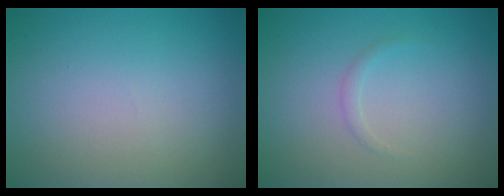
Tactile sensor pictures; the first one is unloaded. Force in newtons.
{"total": 0.7, "press": 0.7, "slide": 0.0}